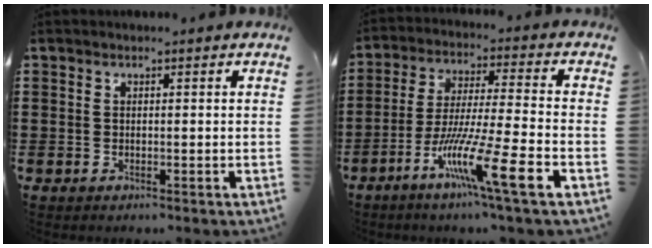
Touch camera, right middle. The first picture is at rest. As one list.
[{"total": 11.9, "force": [-6.3, 0.4, 10.1], "torque": [-0.197, -0.008, -0.122]}]